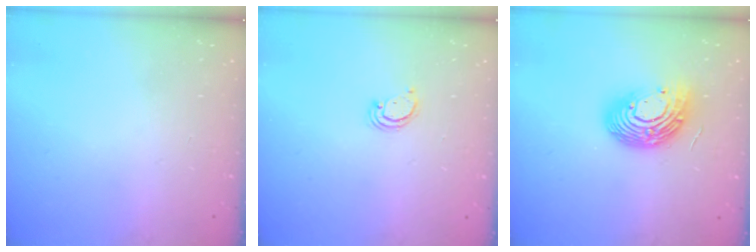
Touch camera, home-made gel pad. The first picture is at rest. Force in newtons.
{"total": 2.4, "press": 2.4, "slide": 0.2}
{"total": 14.7, "press": 14.7, "slide": 1.0}